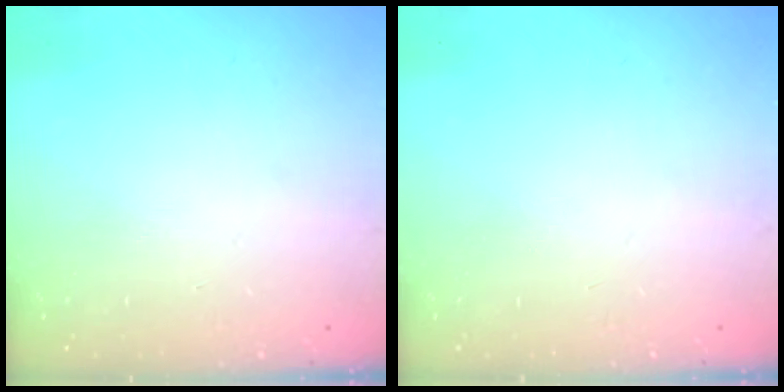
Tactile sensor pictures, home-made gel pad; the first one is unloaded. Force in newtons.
{"total": 0.0}